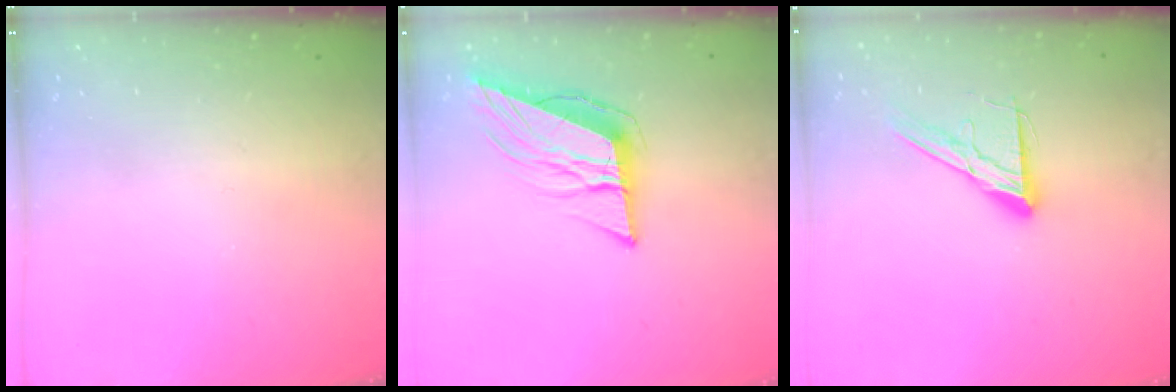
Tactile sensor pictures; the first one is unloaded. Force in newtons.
{"total": 12.1, "press": 11.5, "slide": 3.6}
{"total": 12.3, "press": 12.3, "slide": 1.0}